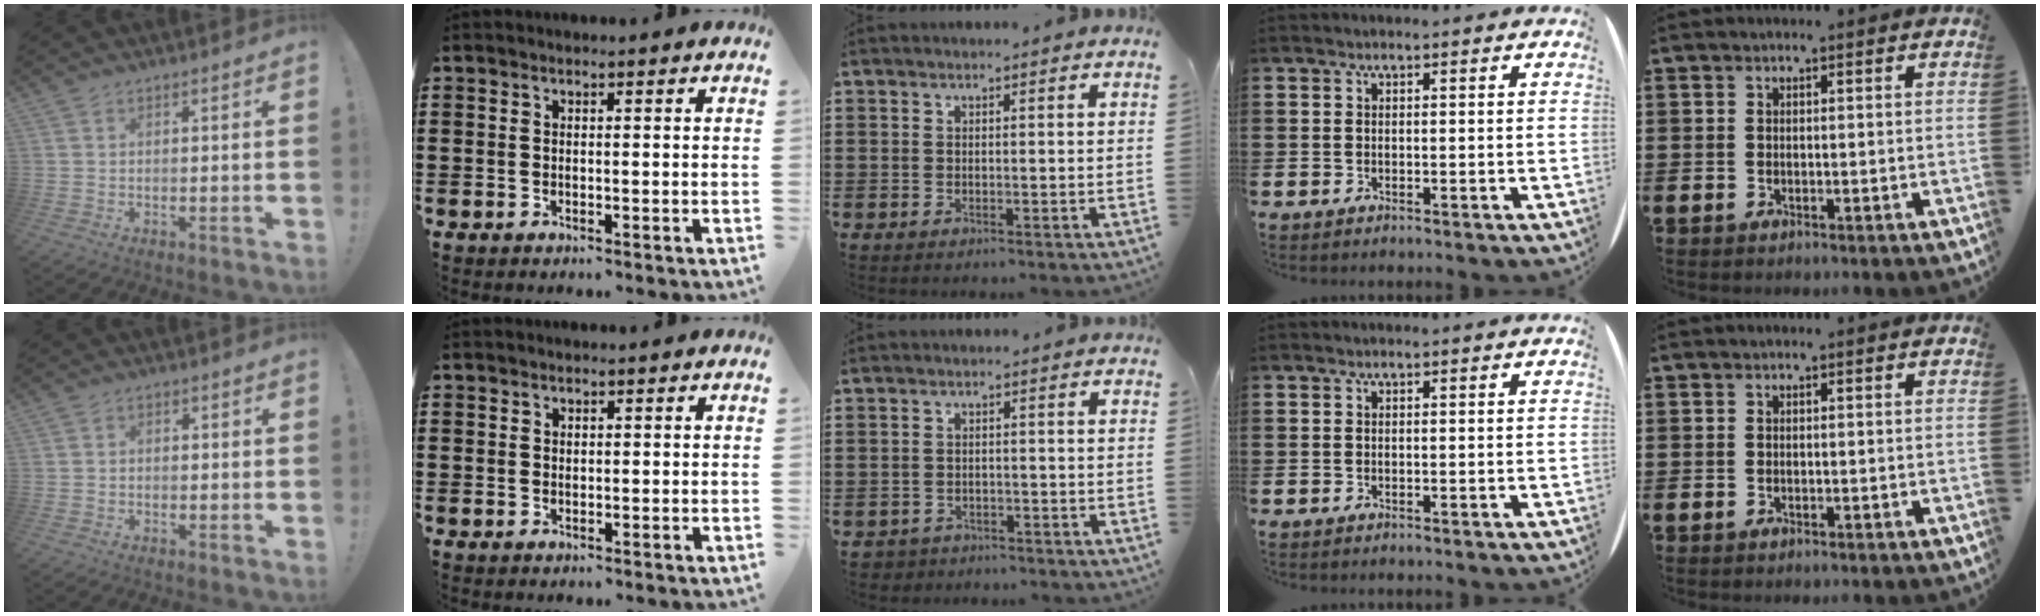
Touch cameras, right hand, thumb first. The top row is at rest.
{"thumb": {"total": 1.5, "force": [-1.0, 0.9, 0.7], "torque": [-0.015, 0.007, -0.017]}, "index": {"total": 0.6, "force": [0.4, 0.5, 0.0], "torque": [-0.001, 0.003, 0.009]}, "middle": {"total": 1.8, "force": [-1.7, 0.4, -0.3], "torque": [-0.003, 0.000, -0.040]}}